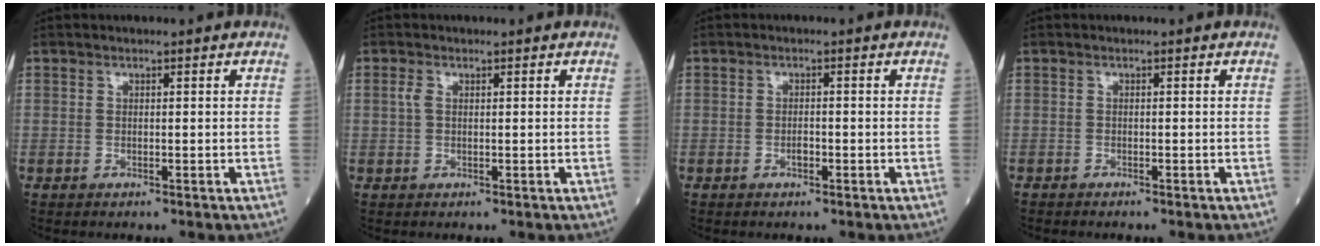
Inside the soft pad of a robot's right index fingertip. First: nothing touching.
{"total": 1.2, "force": [0.3, 0.6, 1.0], "torque": [-0.027, 0.008, 0.008]}
{"total": 1.3, "force": [-0.6, 0.4, 1.1], "torque": [-0.022, 0.001, -0.009]}
{"total": 0.9, "force": [-0.8, 0.1, 0.3], "torque": [-0.006, -0.001, -0.014]}